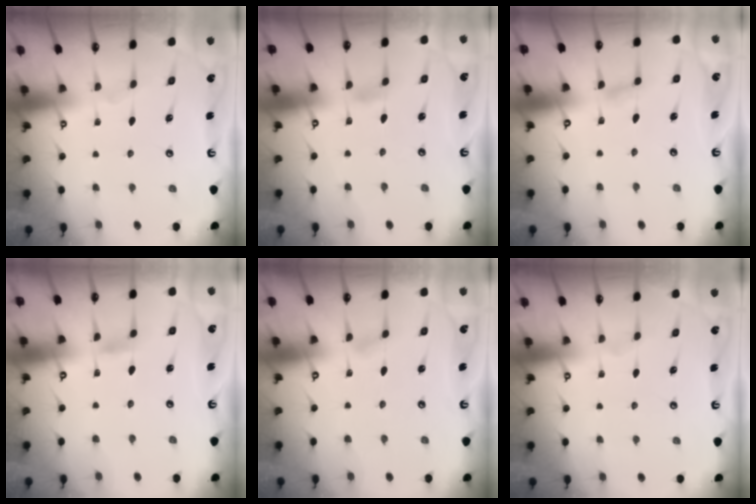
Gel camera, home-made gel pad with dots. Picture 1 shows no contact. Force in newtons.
{"total": 2.1, "press": 2.1, "slide": 0.2}
{"total": 2.6, "press": 2.6, "slide": 0.3}
{"total": 1.5, "press": 1.5, "slide": 0.2}
{"total": 0.9, "press": 0.9, "slide": 0.1}
{"total": 0.0}